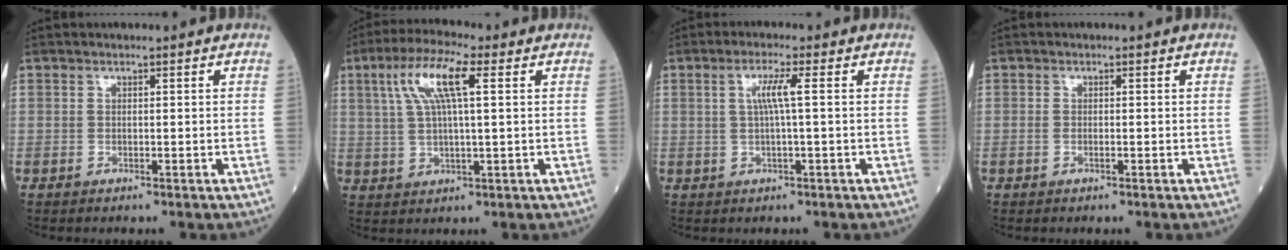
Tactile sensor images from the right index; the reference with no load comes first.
{"total": 9.1, "force": [3.3, 1.4, 8.4], "torque": [-0.171, 0.019, 0.061]}
{"total": 3.6, "force": [0.6, -0.4, 3.5], "torque": [-0.070, 0.005, 0.011]}
{"total": 0.5, "force": [-0.1, 0.2, 0.4], "torque": [-0.009, 0.000, -0.002]}